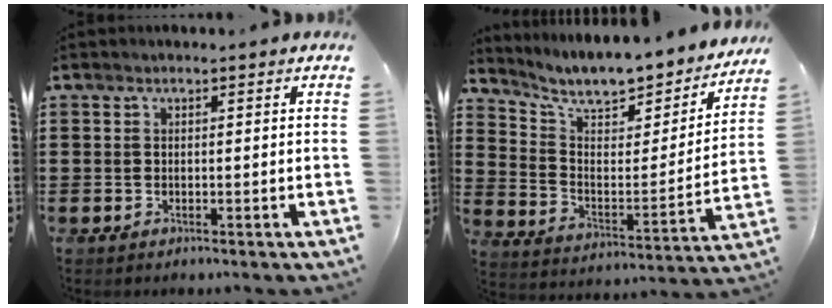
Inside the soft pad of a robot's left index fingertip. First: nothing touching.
{"total": 7.8, "force": [7.0, 1.5, 3.1], "torque": [-0.089, -0.058, 0.114]}